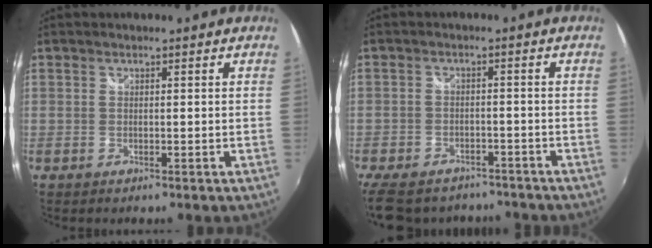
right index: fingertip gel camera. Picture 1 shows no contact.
{"total": 15.4, "force": [-12.4, 7.2, 5.8], "torque": [-0.149, -0.009, -0.182]}